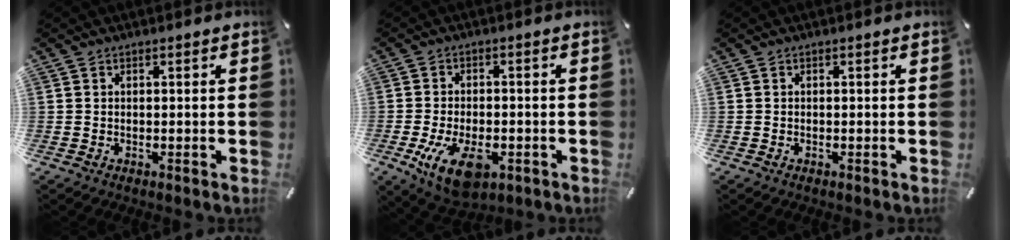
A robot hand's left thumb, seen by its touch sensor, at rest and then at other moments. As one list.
[{"total": 10.8, "force": [-4.2, 6.0, 7.9], "torque": [-0.154, 0.004, -0.072]}, {"total": 0.6, "force": [-0.3, 0.2, 0.4], "torque": [-0.008, -0.002, -0.006]}]